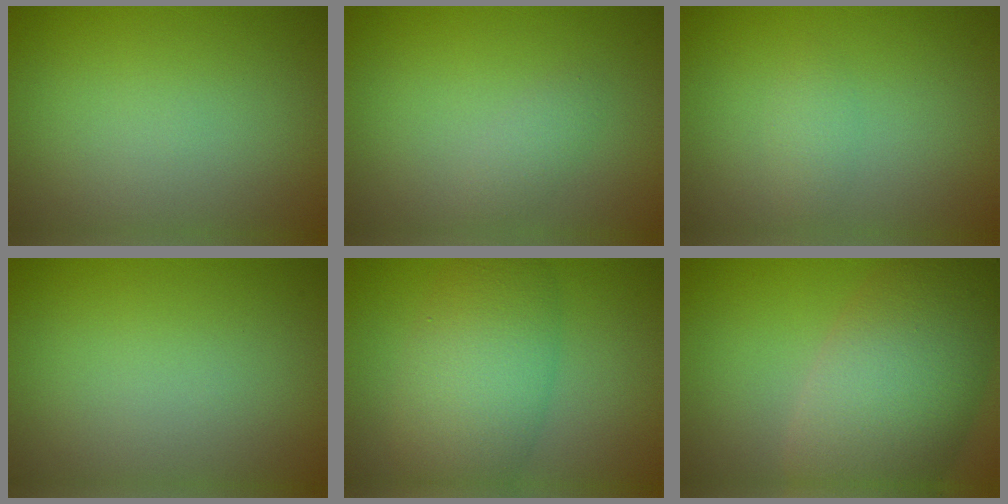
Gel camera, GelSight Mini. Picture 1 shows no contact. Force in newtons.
{"total": 1.1, "press": 1.1, "slide": 0.0}
{"total": 1.2, "press": 1.2, "slide": 0.1}
{"total": 0.0}
{"total": 6.9, "press": 6.9, "slide": 0.5}
{"total": 10.4, "press": 10.4, "slide": 0.2}